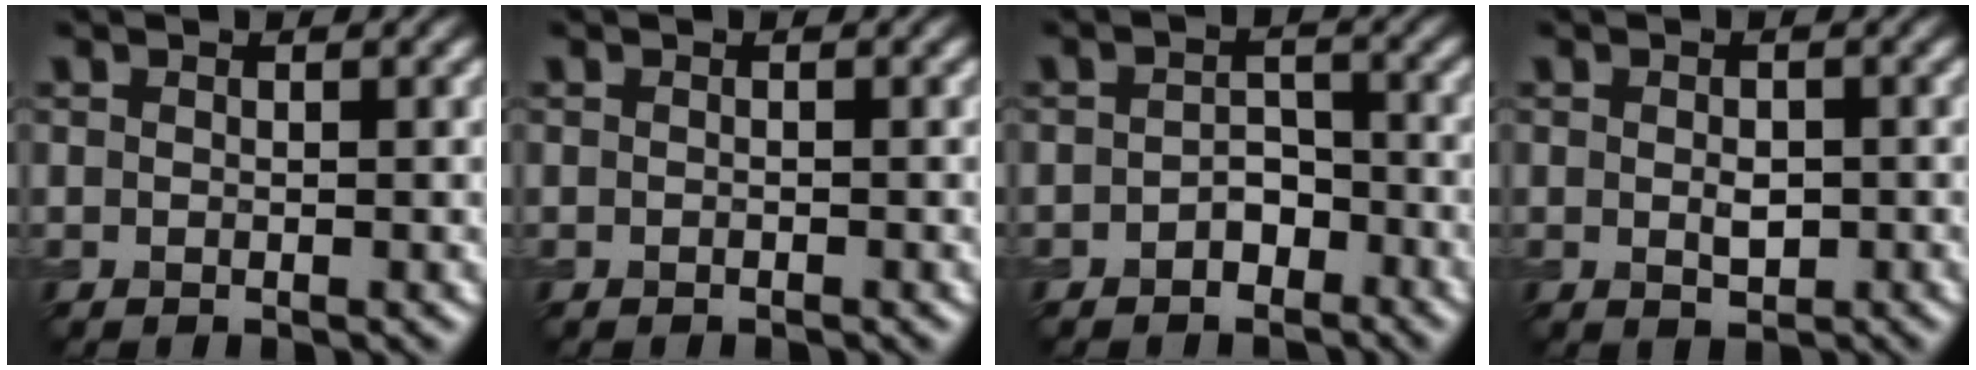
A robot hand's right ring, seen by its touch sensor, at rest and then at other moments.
{"total": 0.0}
{"total": 2.2, "force": [-1.3, 1.5, 0.9], "torque": [-0.011, 0.007, -0.025]}
{"total": 1.6, "force": [-0.2, 1.1, 1.2], "torque": [-0.021, -0.004, 0.000]}